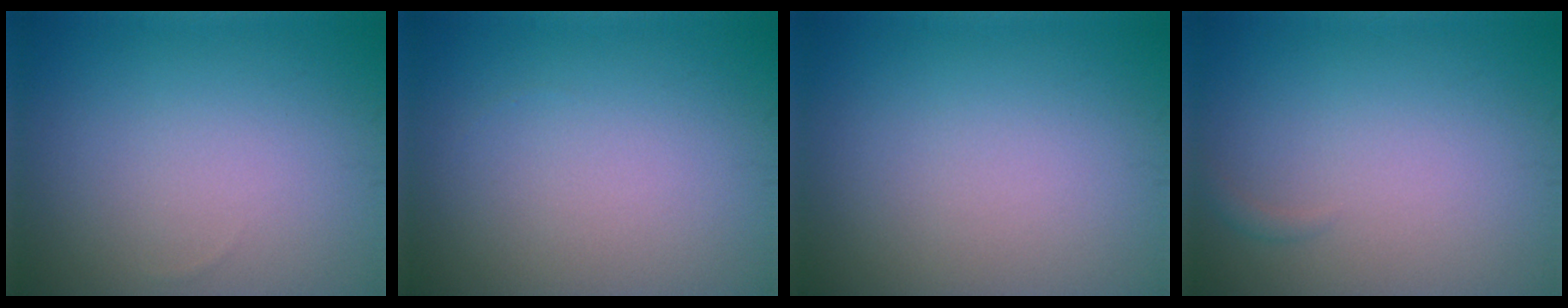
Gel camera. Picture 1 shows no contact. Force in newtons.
{"total": 0.0}
{"total": 0.0}
{"total": 0.5, "press": 0.5, "slide": 0.0}